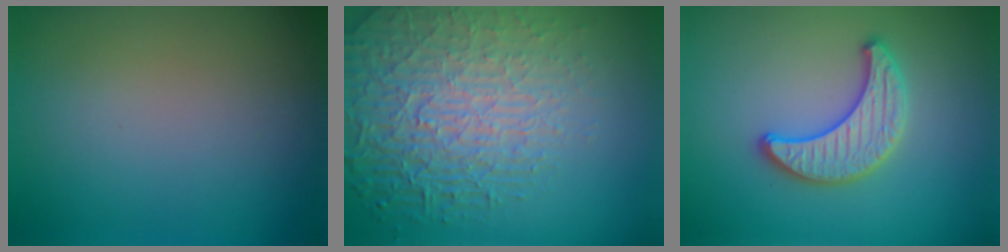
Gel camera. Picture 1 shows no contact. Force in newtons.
{"total": 8.7, "press": 5.9, "slide": 6.4}
{"total": 3.4, "press": 3.4, "slide": 0.2}